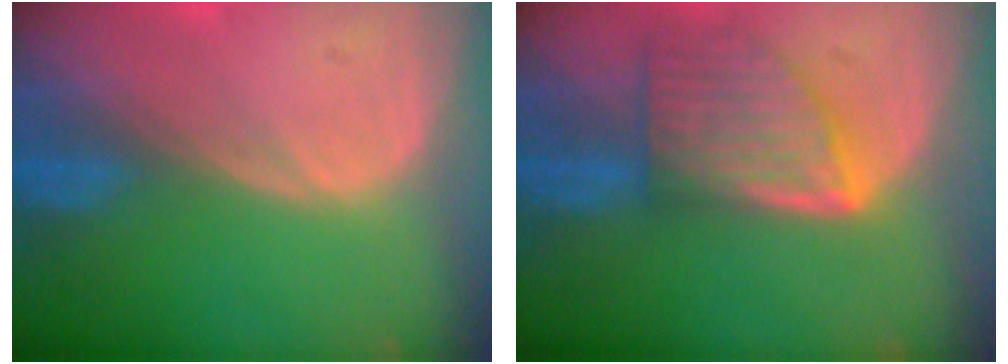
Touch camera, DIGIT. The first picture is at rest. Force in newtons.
{"total": 8.0, "press": 7.1, "slide": 3.6}